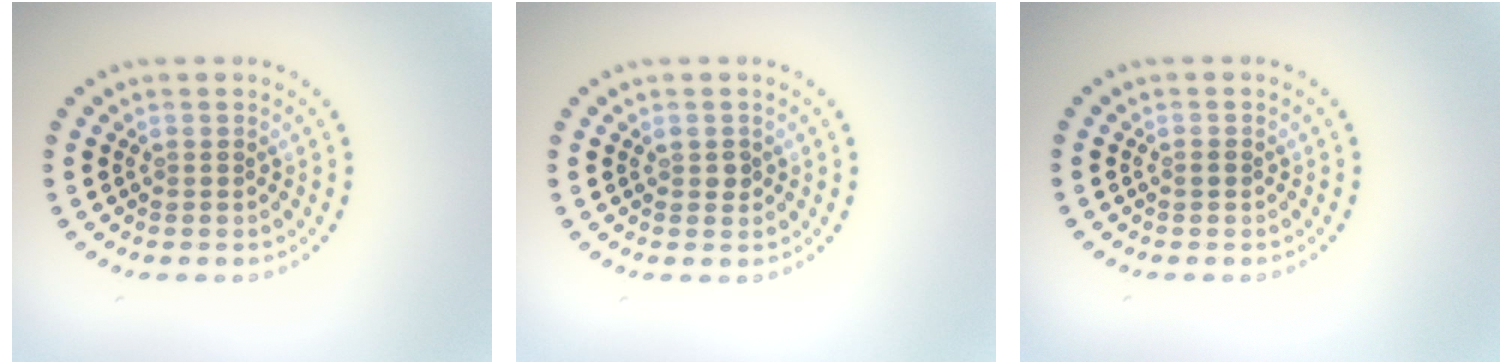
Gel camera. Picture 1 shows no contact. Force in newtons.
{"total": 0.9, "press": 0.9, "slide": 0.1}
{"total": 0.5, "press": 0.5, "slide": 0.1}